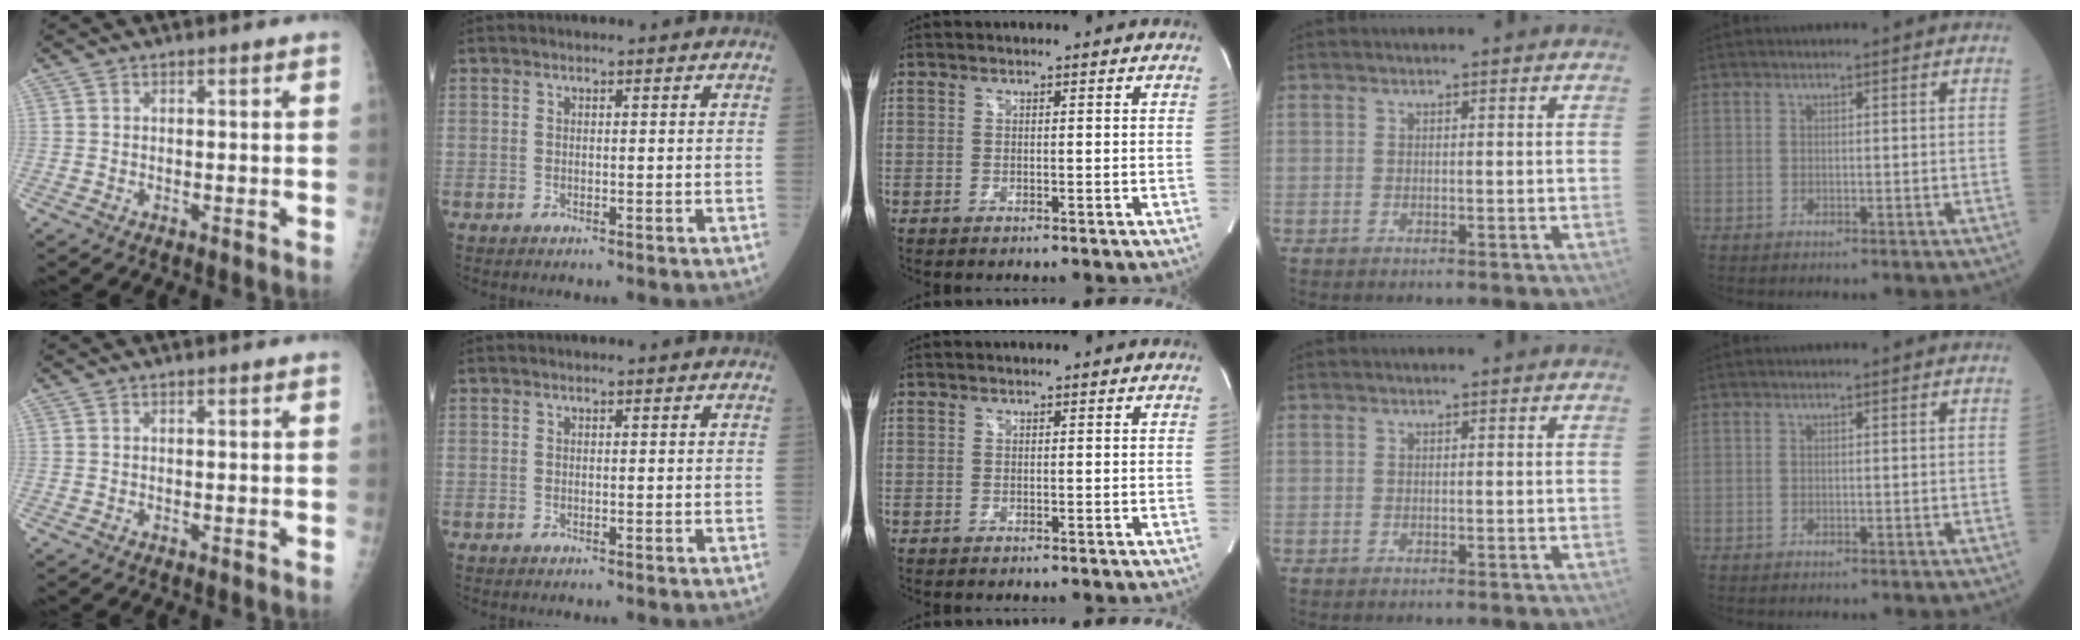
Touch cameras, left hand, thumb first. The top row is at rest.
{}